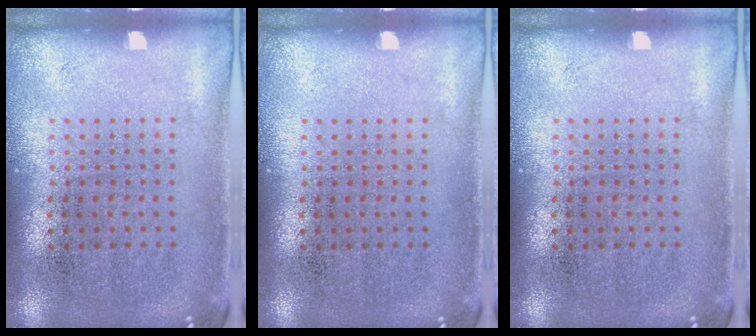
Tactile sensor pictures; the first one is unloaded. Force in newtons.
{"total": 0.0}
{"total": 0.0}